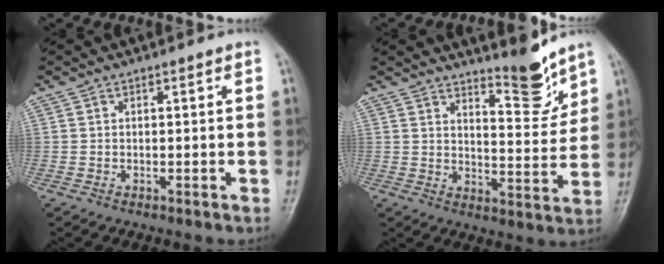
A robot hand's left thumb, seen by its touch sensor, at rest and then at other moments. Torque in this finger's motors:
{"motor_torque": [0.17, 0.07, -0.48, -0.25, 0.07]}